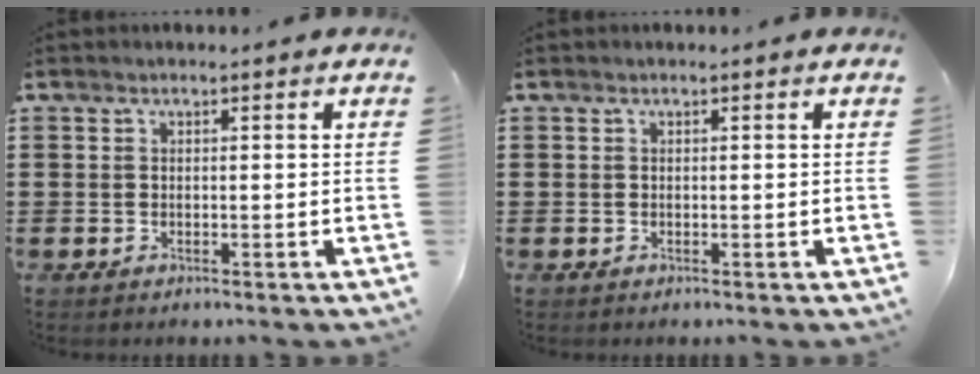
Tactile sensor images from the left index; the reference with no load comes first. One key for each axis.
{"total": 0.0}